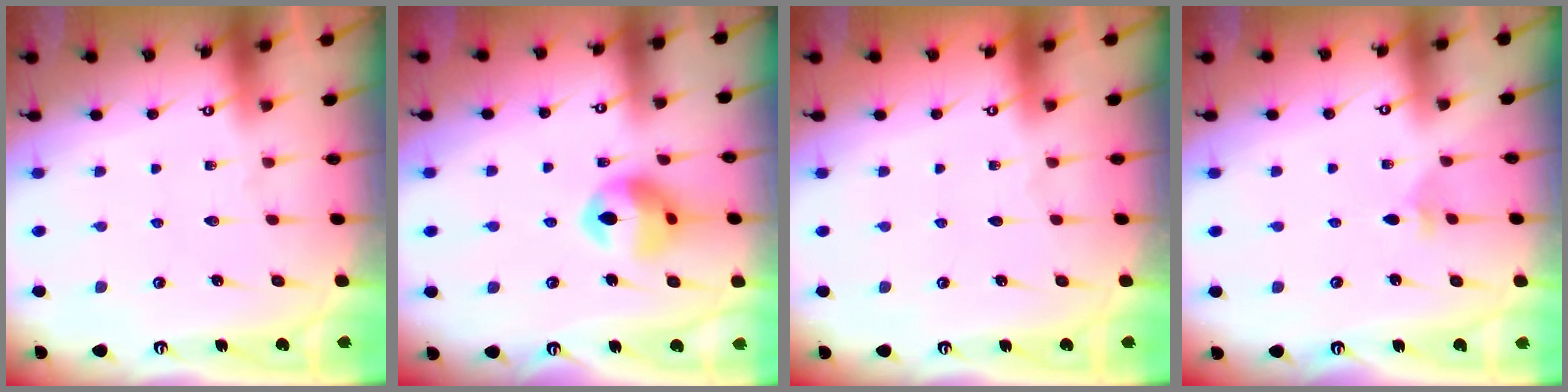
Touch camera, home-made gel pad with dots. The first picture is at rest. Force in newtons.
{"total": 12.6, "press": 12.6, "slide": 1.3}
{"total": 0.0}
{"total": 1.9, "press": 1.9, "slide": 0.3}